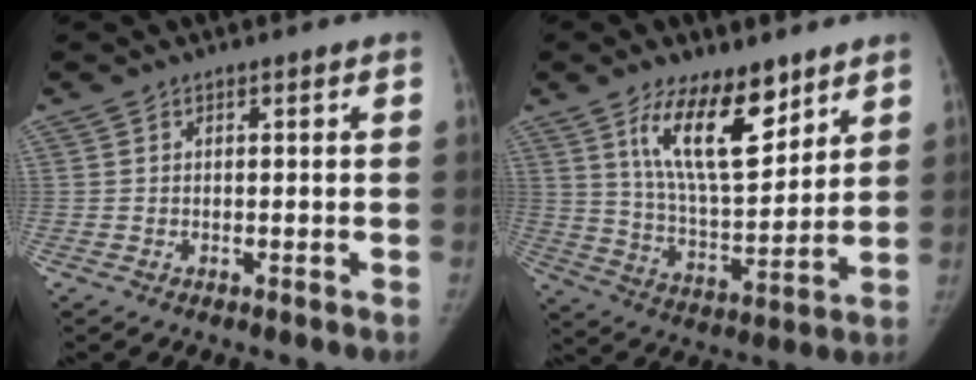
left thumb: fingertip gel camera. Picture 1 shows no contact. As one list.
[{"total": 15.9, "force": [9.2, 6.4, 11.2], "torque": [-0.155, -0.059, 0.171]}]